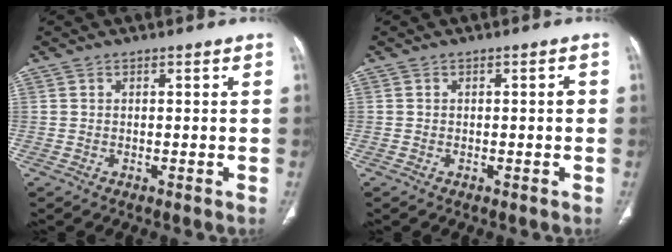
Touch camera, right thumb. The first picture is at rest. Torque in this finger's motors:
{"motor_torque": [0.40, 0.14, 0.40, -0.08, 0.05]}